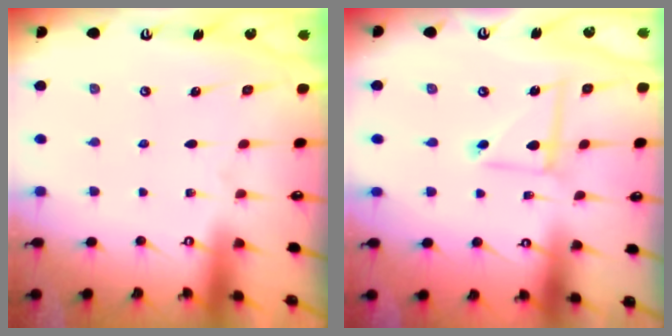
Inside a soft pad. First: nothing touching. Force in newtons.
{"total": 5.4, "press": 5.3, "slide": 0.5}